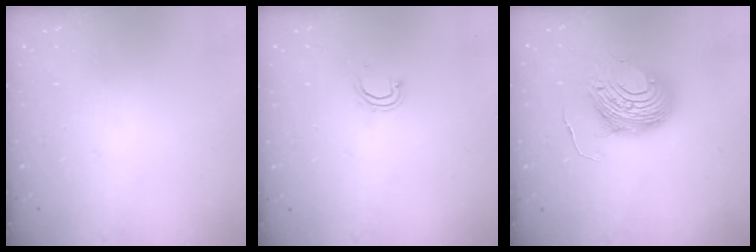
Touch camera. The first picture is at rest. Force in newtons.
{"total": 4.7, "press": 4.6, "slide": 0.9}
{"total": 12.1, "press": 12.1, "slide": 1.2}